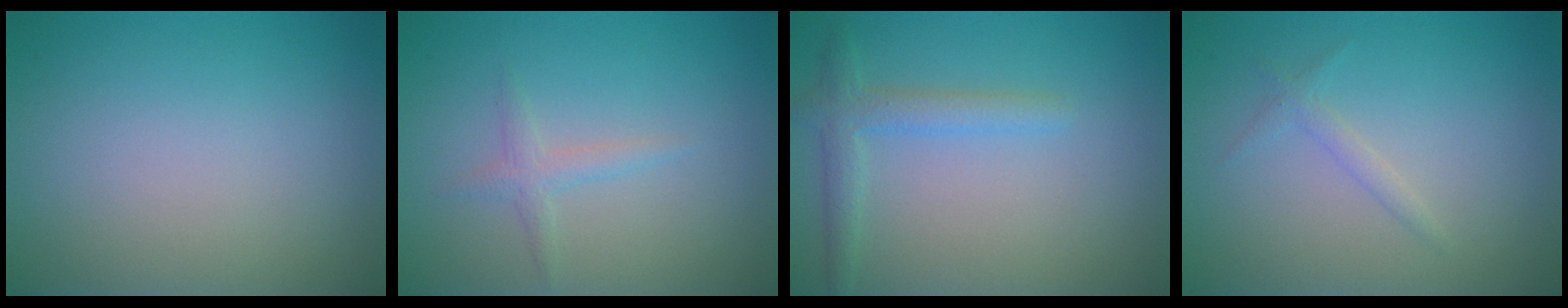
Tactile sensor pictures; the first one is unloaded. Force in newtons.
{"total": 1.3, "press": 1.3, "slide": 0.1}
{"total": 2.4, "press": 2.4, "slide": 0.0}
{"total": 1.1, "press": 1.1, "slide": 0.1}